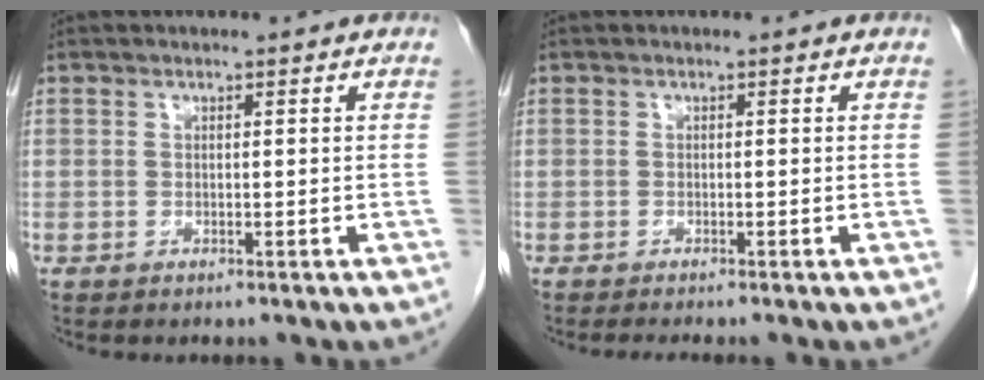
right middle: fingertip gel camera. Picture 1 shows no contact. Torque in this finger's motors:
{"motor_torque": [0.07, -0.05, 0.00, 0.01]}